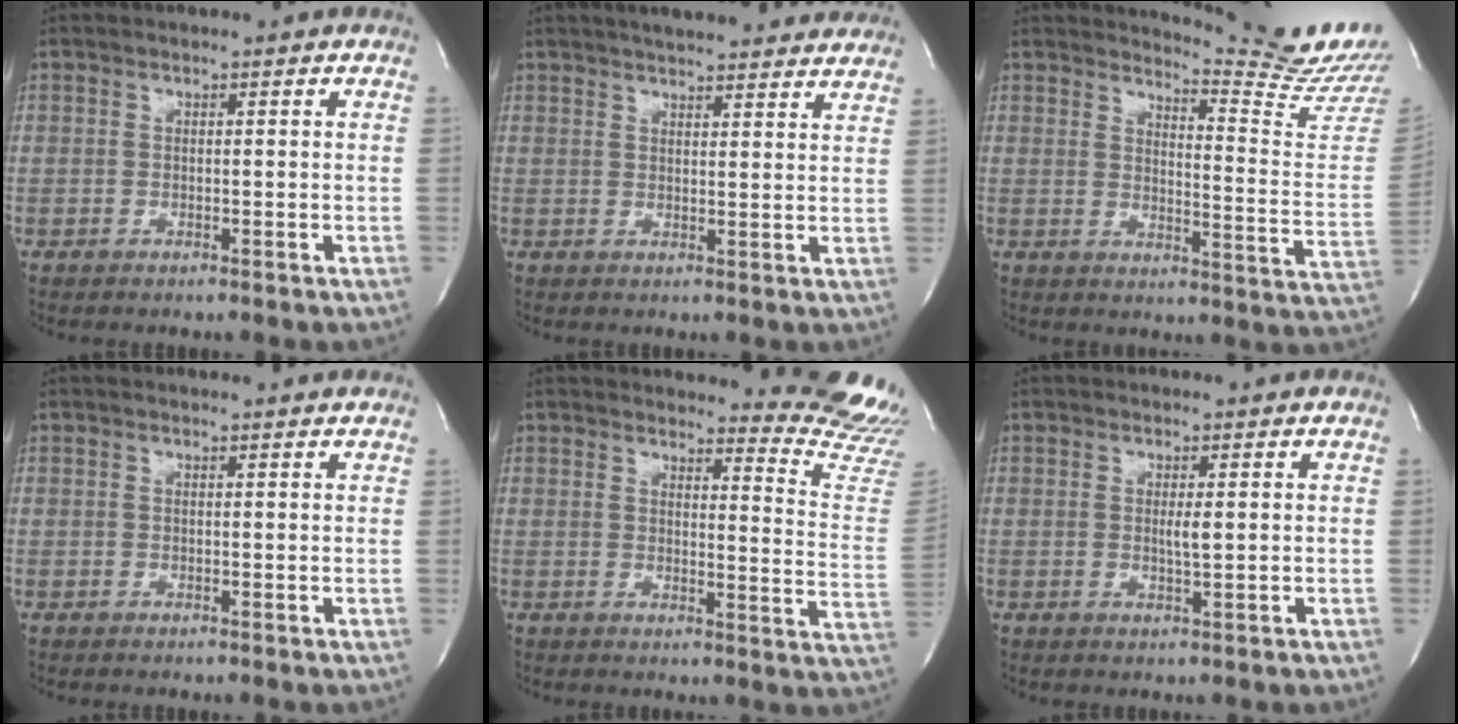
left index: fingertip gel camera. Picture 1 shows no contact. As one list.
[{"total": 17.3, "force": [15.6, 2.9, 7.0], "torque": [-0.095, 0.023, 0.192]}, {"total": 14.5, "force": [14.1, -2.3, 2.5], "torque": [-0.037, -0.142, 0.161]}, {"total": 1.4, "force": [1.4, -0.1, 0.1], "torque": [-0.010, -0.004, 0.012]}, {"total": 13.2, "force": [13.2, -0.2, 1.4], "torque": [0.007, -0.160, 0.115]}, {"total": 1.6, "force": [0.0, 0.0, 1.6], "torque": [-0.035, -0.007, 0.001]}]